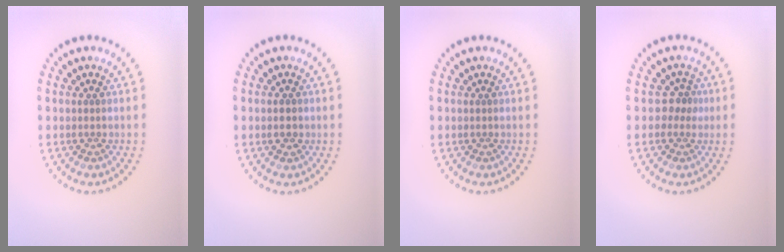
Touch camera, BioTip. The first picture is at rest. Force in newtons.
{"total": 1.7, "press": 1.7, "slide": 0.1}
{"total": 0.0}
{"total": 1.5, "press": 1.2, "slide": 0.9}